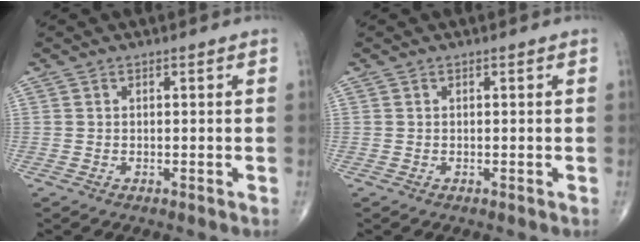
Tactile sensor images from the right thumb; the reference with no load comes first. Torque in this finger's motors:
{"motor_torque": [-0.07, 0.07, 0.02, -0.05, 0.04]}